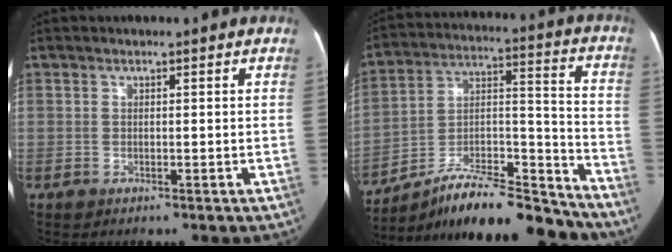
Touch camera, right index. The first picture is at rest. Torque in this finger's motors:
{"motor_torque": [0.50, -0.83, -0.32, -0.21]}